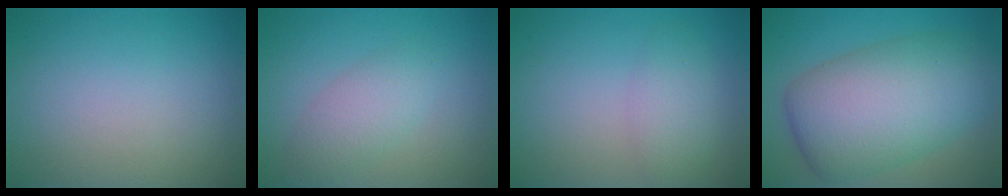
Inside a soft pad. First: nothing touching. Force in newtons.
{"total": 2.9, "press": 2.8, "slide": 0.3}
{"total": 2.5, "press": 2.5, "slide": 0.1}
{"total": 10.6, "press": 10.6, "slide": 0.3}